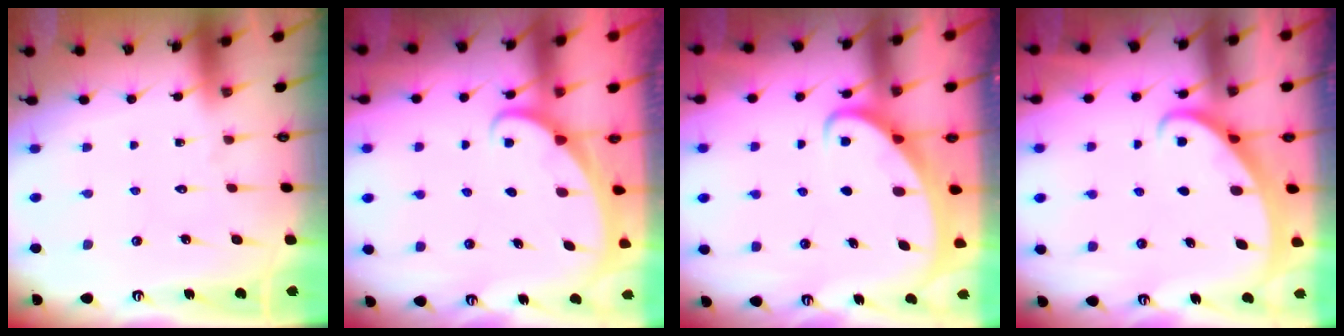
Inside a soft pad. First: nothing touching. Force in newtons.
{"total": 1.7, "press": 1.7, "slide": 0.1}
{"total": 2.6, "press": 2.5, "slide": 0.4}
{"total": 2.2, "press": 2.2, "slide": 0.2}